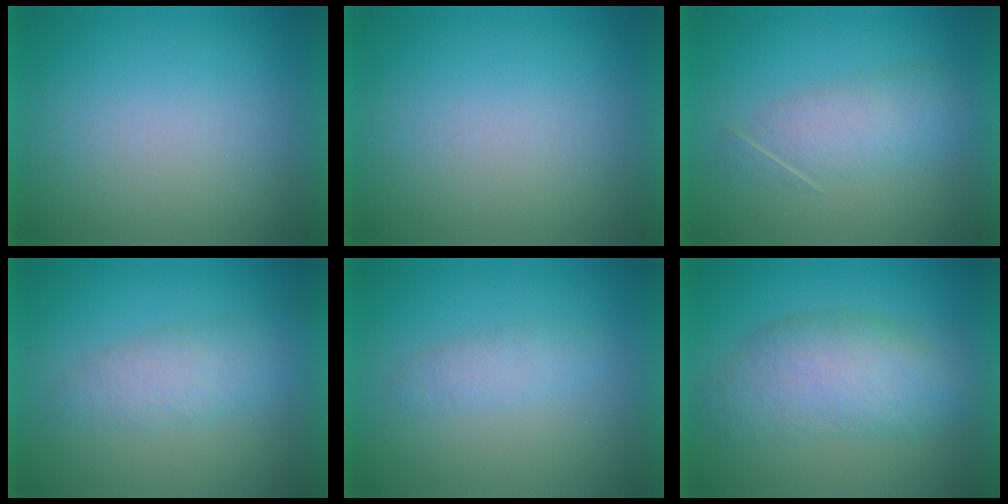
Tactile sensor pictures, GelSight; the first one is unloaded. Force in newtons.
{"total": 0.0}
{"total": 3.3}
{"total": 3.2}
{"total": 2.3}
{"total": 7.1}